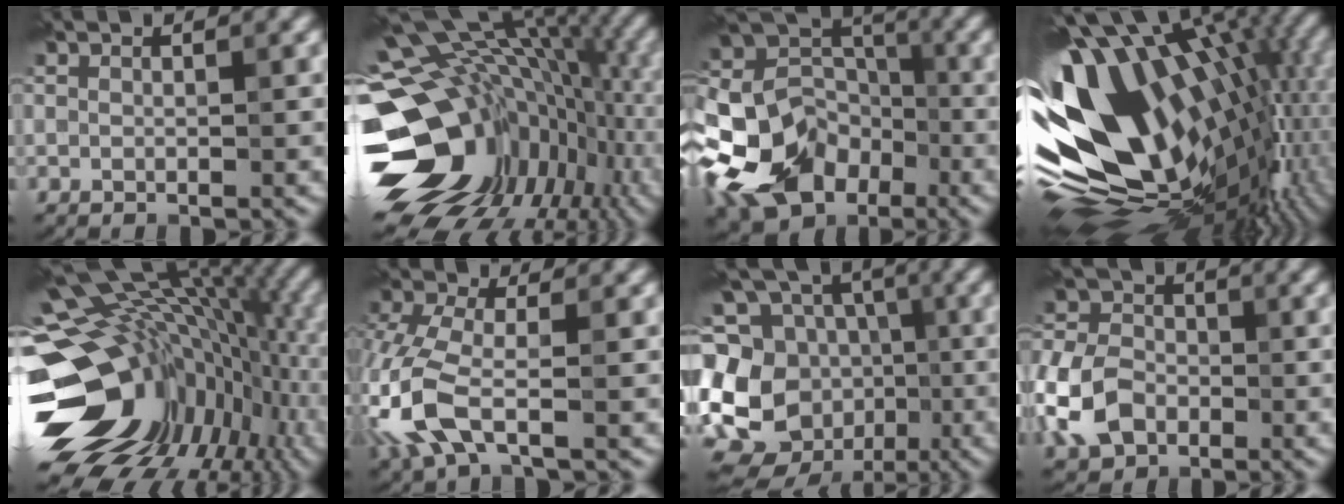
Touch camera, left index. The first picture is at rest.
{"total": 17.8, "force": [-1.5, 13.2, 11.8], "torque": [-0.208, -0.031, 0.017]}
{"total": 16.3, "force": [-6.9, 11.8, 8.9], "torque": [-0.191, -0.013, -0.115]}
{"total": 19.7, "force": [1.9, 10.1, 16.8], "torque": [-0.311, -0.026, 0.034]}
{"total": 18.3, "force": [0.0, 12.9, 13.0], "torque": [-0.205, -0.039, 0.052]}
{"total": 5.8, "force": [-2.3, 2.6, 4.7], "torque": [-0.128, -0.001, -0.057]}
{"total": 15.6, "force": [-2.0, 13.4, 7.6], "torque": [-0.183, 0.024, -0.039]}
{"total": 7.1, "force": [-2.7, 5.2, 4.0], "torque": [-0.091, -0.002, -0.068]}